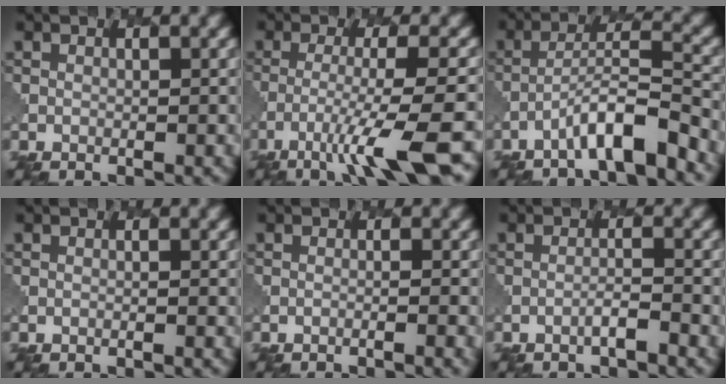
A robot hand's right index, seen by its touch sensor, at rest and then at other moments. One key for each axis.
{"total": 7.8, "fx": -4.4, "fy": 0.9, "fz": 6.4, "tx": -0.100, "ty": -0.003, "tz": -0.077}
{"total": 4.8, "fx": -3.3, "fy": 0.4, "fz": 3.4, "tx": -0.058, "ty": 0.015, "tz": -0.062}
{"total": 0.0}
{"total": 1.8, "fx": -0.9, "fy": 0.4, "fz": 1.5, "tx": -0.013, "ty": 0.004, "tz": -0.023}
{"total": 1.3, "fx": -0.9, "fy": 0.1, "fz": 0.9, "tx": -0.012, "ty": 0.009, "tz": -0.019}